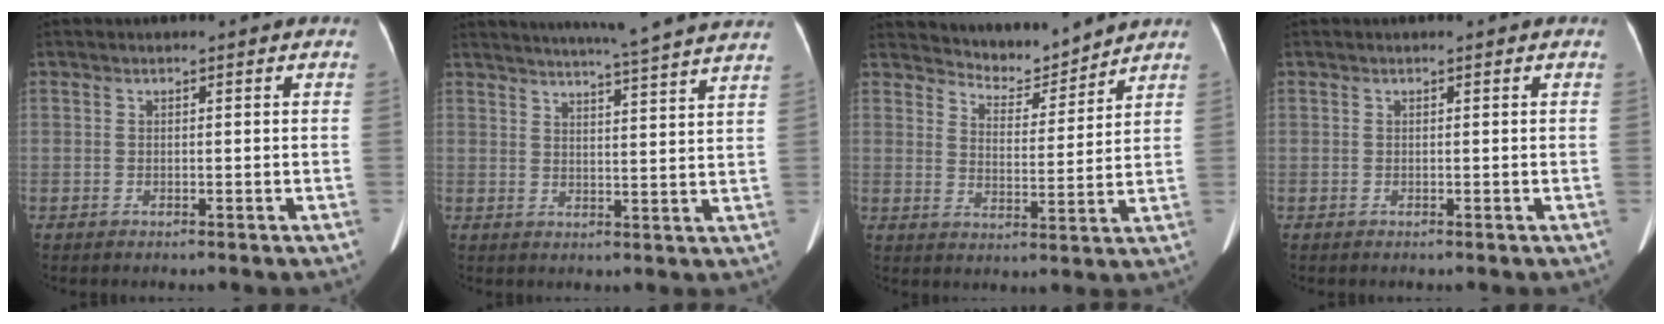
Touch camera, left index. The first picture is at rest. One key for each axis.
{"total": 18.3, "fx": 16.7, "fy": -1.4, "fz": 7.5, "tx": -0.126, "ty": -0.029, "tz": 0.206}
{"total": 6.7, "fx": 6.7, "fy": 0.8, "fz": -0.3, "tx": -0.004, "ty": -0.006, "tz": 0.108}
{"total": 0.0}